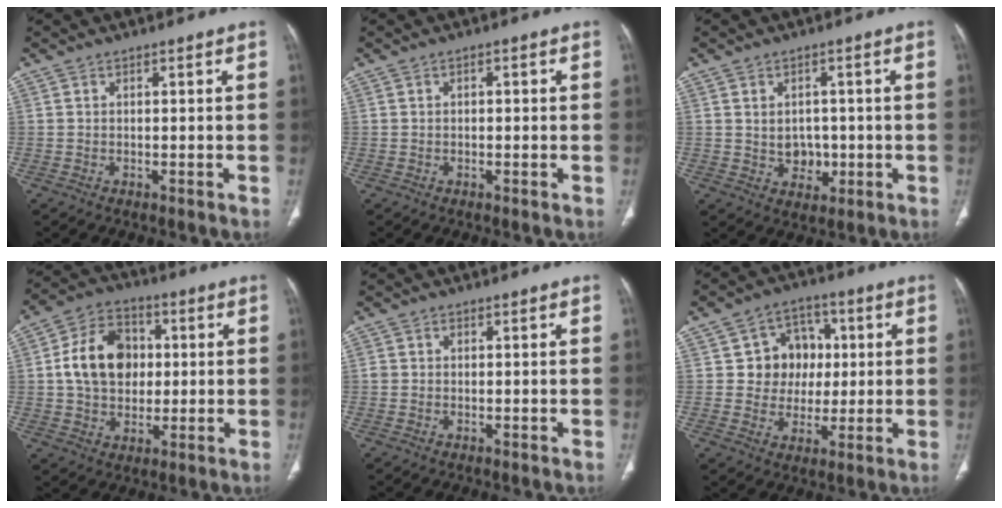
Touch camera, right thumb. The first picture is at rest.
{"total": 0.8, "force": [0.1, 0.5, 0.6], "torque": [-0.008, 0.004, 0.000]}
{"total": 5.1, "force": [-0.1, 4.1, 3.0], "torque": [-0.019, -0.001, 0.008]}
{"total": 14.0, "force": [1.3, 10.6, 9.0], "torque": [-0.128, 0.014, 0.020]}
{"total": 0.9, "force": [0.1, 0.8, 0.4], "torque": [-0.001, 0.003, 0.001]}
{"total": 10.3, "force": [1.5, 9.3, 4.3], "torque": [-0.005, 0.008, 0.025]}